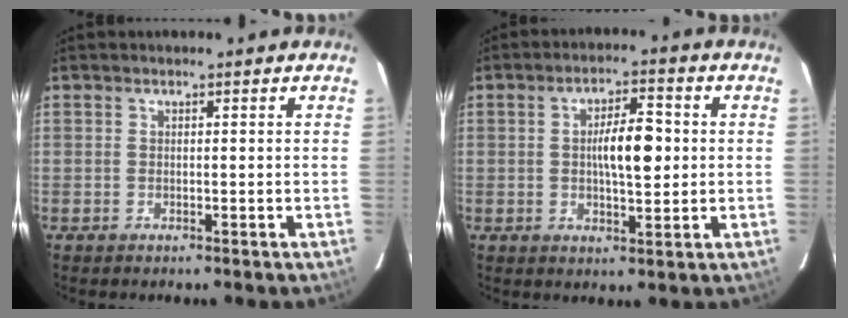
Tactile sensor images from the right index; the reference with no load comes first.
{"total": 7.3, "force": [0.4, 2.1, 6.9], "torque": [-0.119, 0.011, 0.008]}